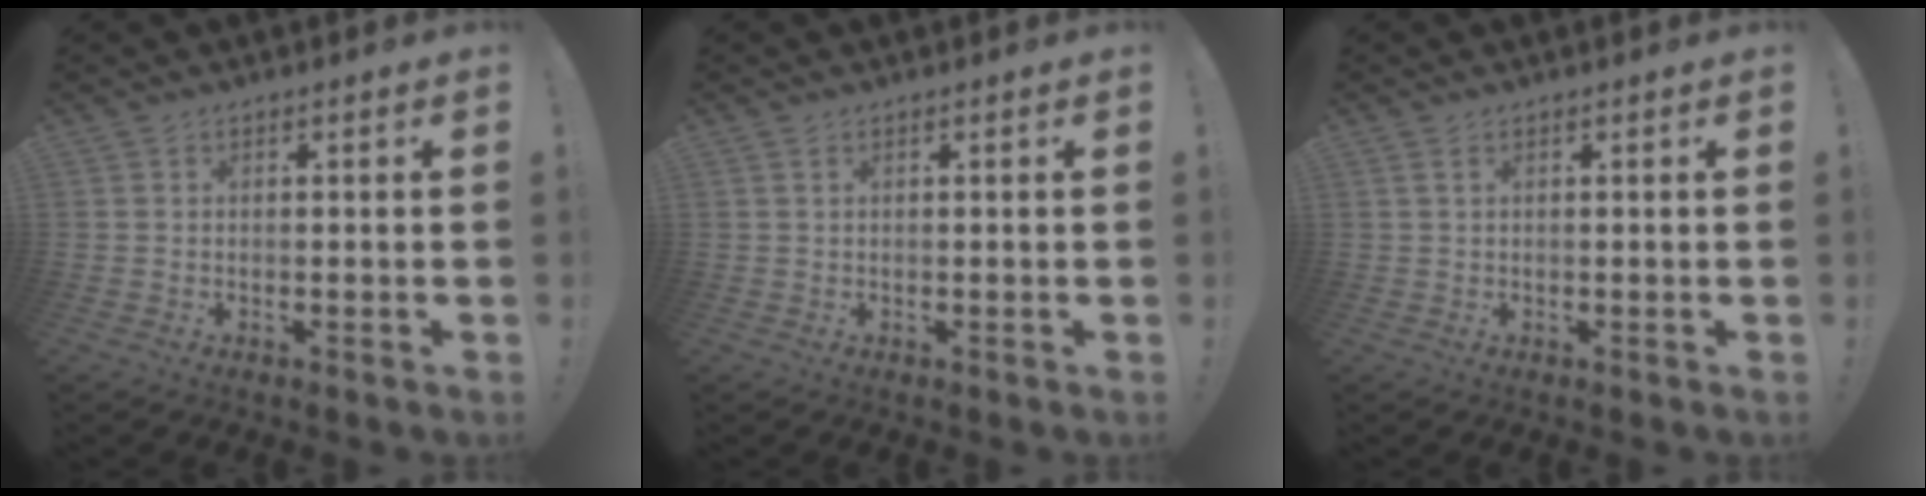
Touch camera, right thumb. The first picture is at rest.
{"total": 0.7, "force": [0.4, 0.3, 0.5], "torque": [-0.011, 0.001, 0.007]}
{"total": 1.5, "force": [0.7, 0.5, 1.2], "torque": [-0.025, 0.002, 0.013]}